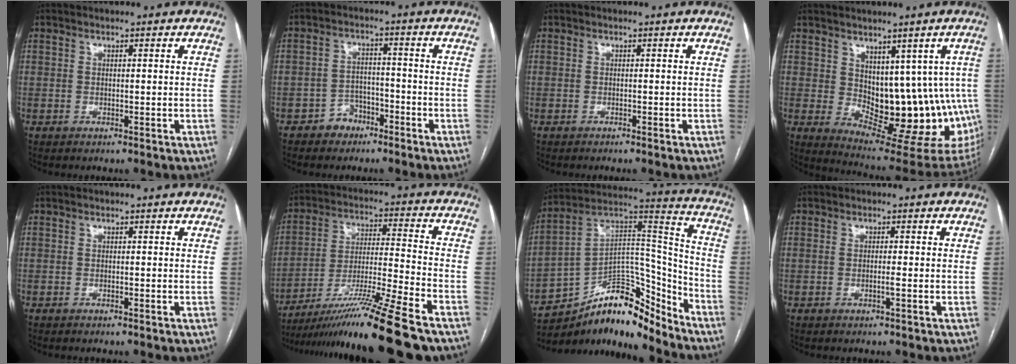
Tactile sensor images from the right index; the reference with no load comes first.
{"total": 4.4, "force": [-3.0, 3.1, 0.8], "torque": [-0.005, 0.015, -0.048]}
{"total": 0.0}
{"total": 17.2, "force": [-1.0, 8.8, 14.8], "torque": [-0.139, -0.001, 0.010]}
{"total": 0.0}
{"total": 18.8, "force": [-14.9, -1.8, 11.4], "torque": [-0.193, -0.029, -0.255]}
{"total": 19.4, "force": [-15.4, 6.7, 9.6], "torque": [-0.161, 0.062, -0.257]}
{"total": 1.0, "force": [-0.3, 0.0, 0.9], "torque": [-0.019, 0.001, -0.006]}